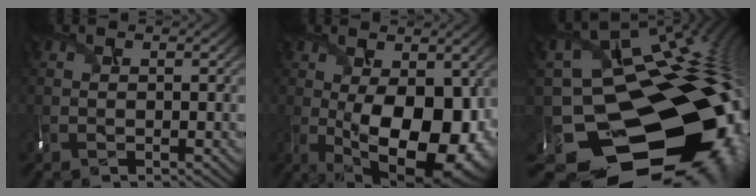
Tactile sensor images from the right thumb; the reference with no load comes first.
{"total": 16.6, "force": [-1.8, 8.1, 14.4], "torque": [-0.206, -0.019, -0.009]}
{"total": 20.6, "force": [-7.2, 15.7, 11.3], "torque": [-0.179, -0.043, -0.080]}